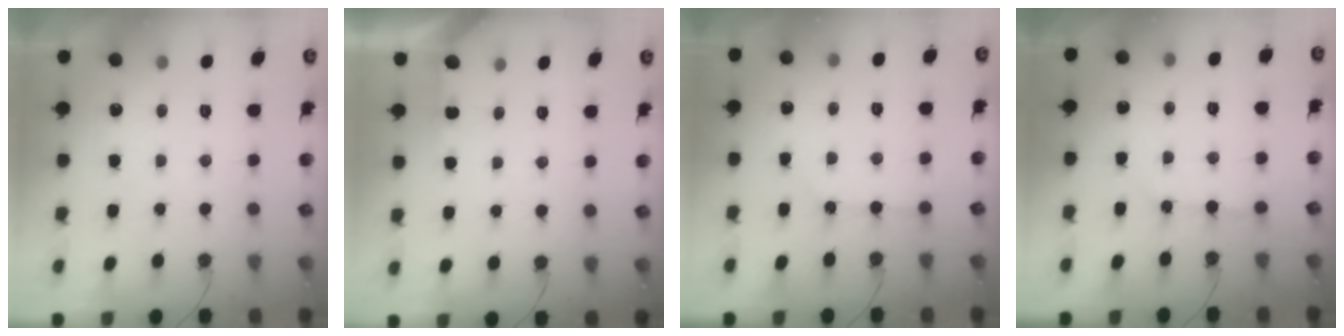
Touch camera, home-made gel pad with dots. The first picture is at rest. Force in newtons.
{"total": 2.7, "press": 2.7, "slide": 0.3}
{"total": 4.9, "press": 4.8, "slide": 0.5}
{"total": 4.5, "press": 4.5, "slide": 0.3}